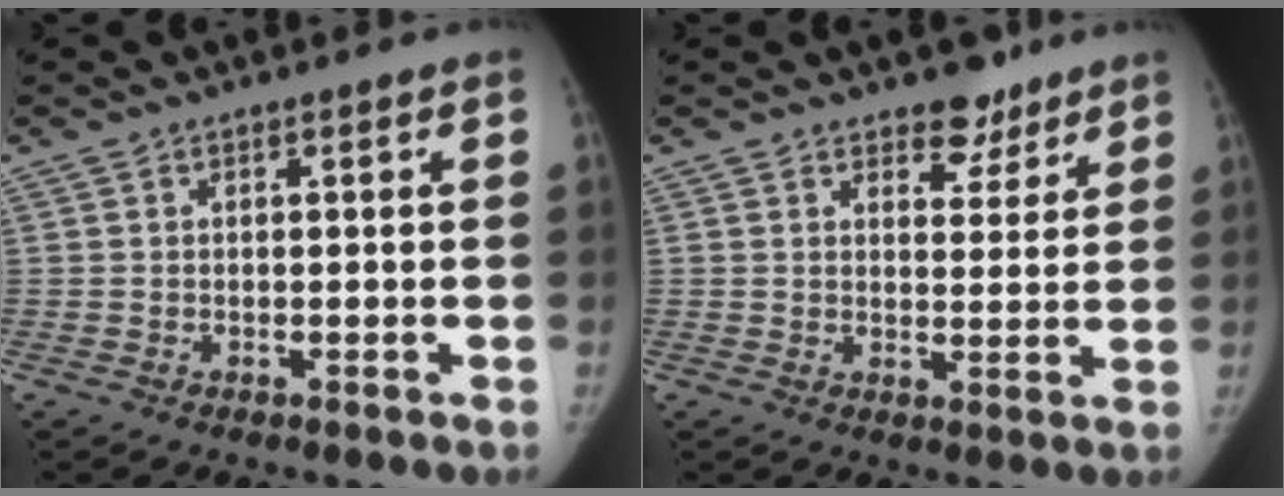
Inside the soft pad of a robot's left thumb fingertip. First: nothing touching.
{"total": 5.5, "force": [4.2, 3.0, 2.0], "torque": [0.004, -0.027, 0.061]}